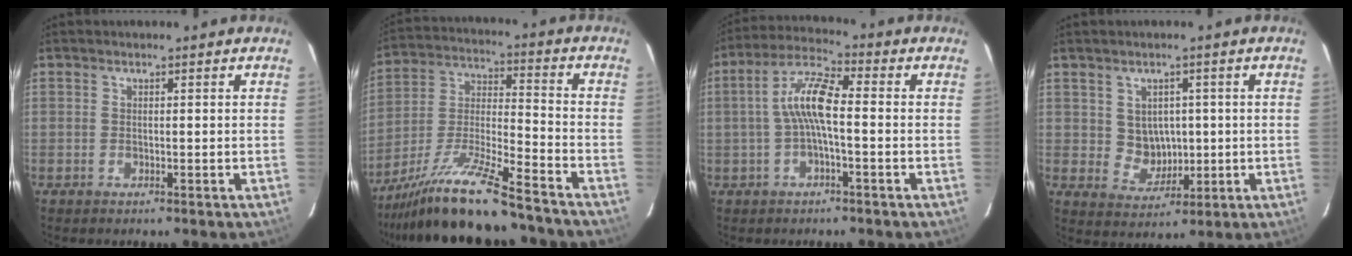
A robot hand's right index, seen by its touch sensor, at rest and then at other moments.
{"total": 18.4, "force": [-15.2, 1.6, 10.3], "torque": [-0.207, -0.029, -0.263]}
{"total": 8.3, "force": [-0.7, 1.8, 8.1], "torque": [-0.169, 0.019, -0.013]}
{"total": 5.5, "force": [0.8, 5.1, 2.0], "torque": [-0.038, 0.007, 0.027]}